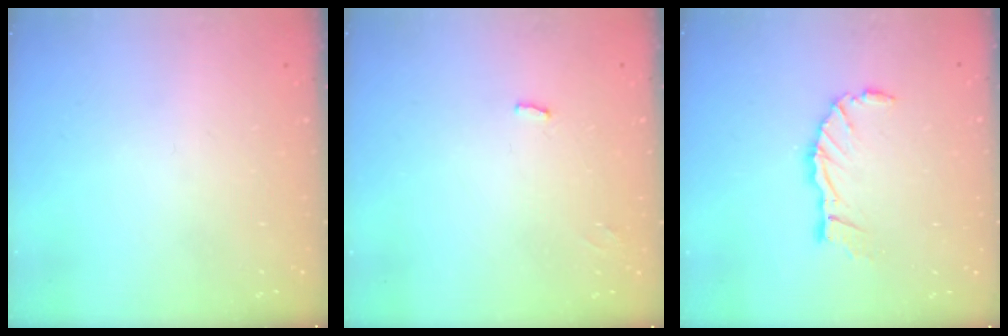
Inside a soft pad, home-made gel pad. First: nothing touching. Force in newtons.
{"total": 3.1, "press": 3.1, "slide": 0.2}
{"total": 8.0, "press": 8.0, "slide": 0.4}